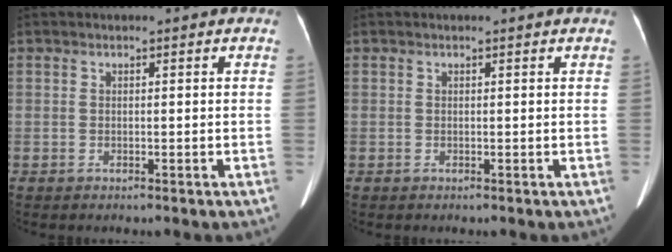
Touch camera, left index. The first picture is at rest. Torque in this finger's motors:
{"motor_torque": [0.34, -0.53, 0.00, 0.02]}